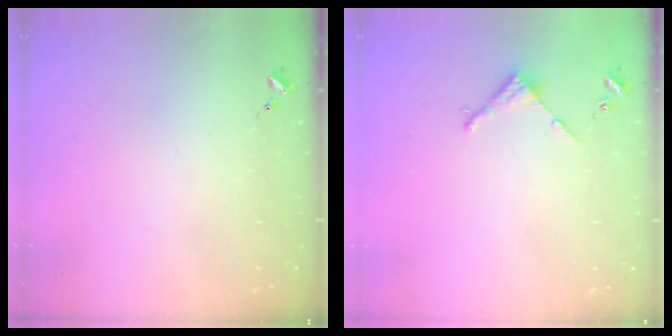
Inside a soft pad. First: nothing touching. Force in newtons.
{"total": 2.9, "press": 2.8, "slide": 0.2}